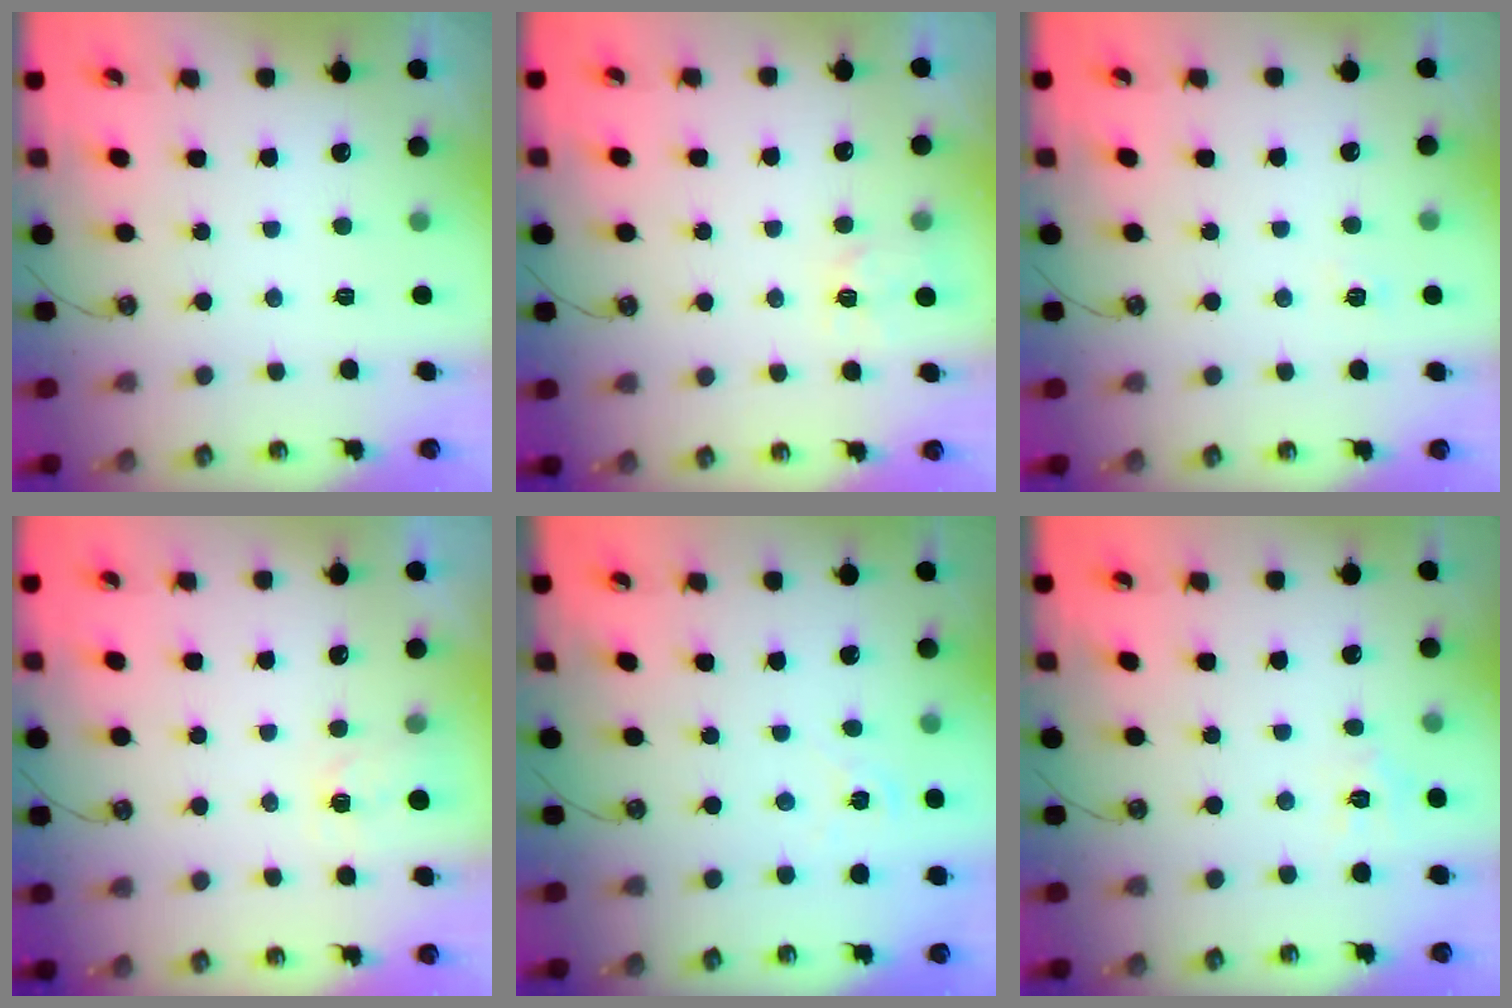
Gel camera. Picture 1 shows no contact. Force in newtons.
{"total": 3.4, "press": 3.4, "slide": 0.4}
{"total": 2.3, "press": 2.3, "slide": 0.3}
{"total": 2.9, "press": 2.9, "slide": 0.5}
{"total": 1.3, "press": 1.3, "slide": 0.2}
{"total": 6.3, "press": 6.3, "slide": 0.8}